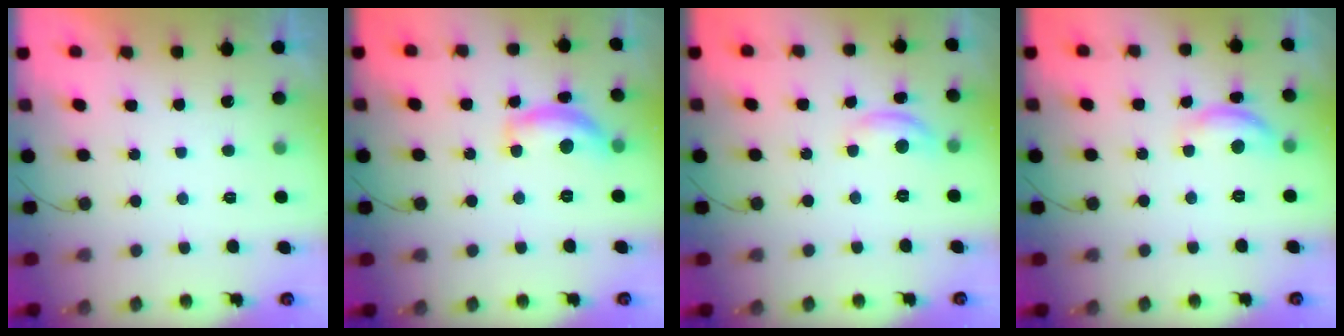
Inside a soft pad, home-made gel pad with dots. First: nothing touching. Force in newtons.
{"total": 12.7, "press": 12.6, "slide": 0.8}
{"total": 8.0, "press": 8.0, "slide": 0.2}
{"total": 9.7, "press": 9.7, "slide": 0.5}